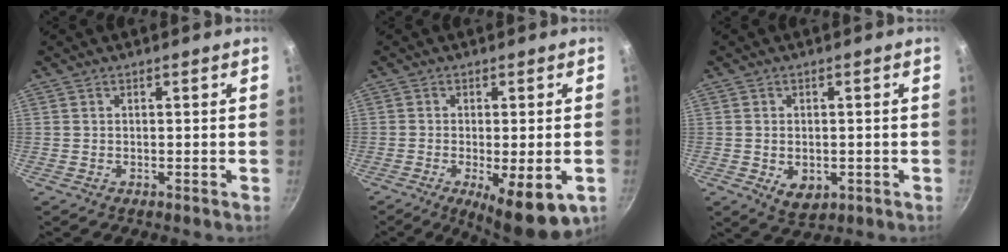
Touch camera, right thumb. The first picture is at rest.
{"total": 12.3, "force": [-4.9, 4.1, 10.5], "torque": [-0.139, -0.010, -0.062]}
{"total": 4.8, "force": [-1.2, 3.2, 3.4], "torque": [-0.044, 0.000, -0.007]}